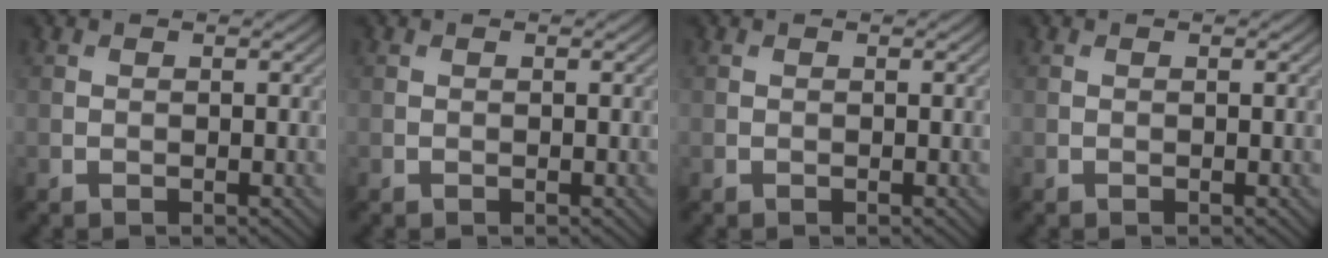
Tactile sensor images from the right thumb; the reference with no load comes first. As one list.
[{"total": 0.0}, {"total": 0.0}, {"total": 0.0}]